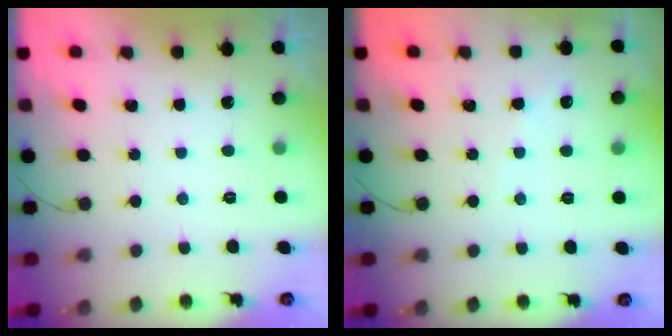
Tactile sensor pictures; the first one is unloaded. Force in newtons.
{"total": 2.7, "press": 2.6, "slide": 0.4}